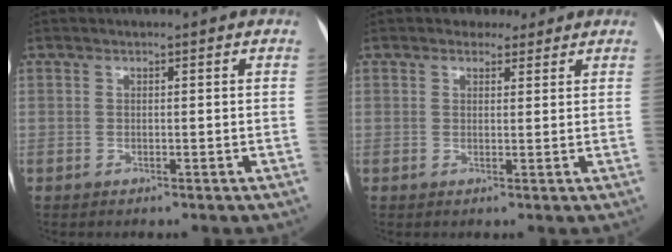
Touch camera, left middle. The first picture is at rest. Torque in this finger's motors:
{"motor_torque": [-0.05, 0.07, 0.02, 0.00]}